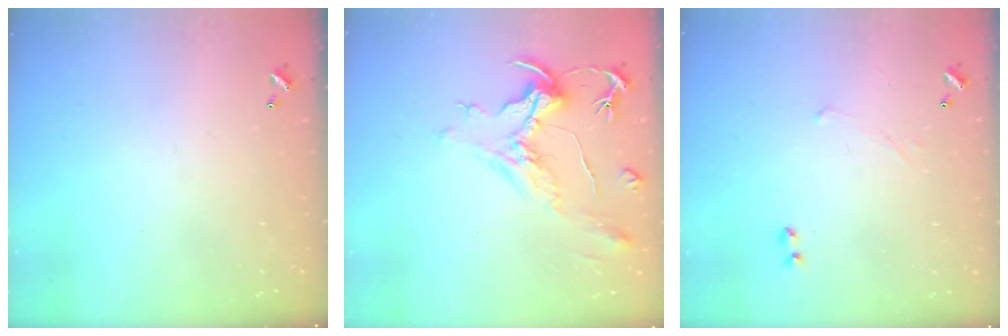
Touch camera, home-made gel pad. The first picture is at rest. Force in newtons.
{"total": 2.0, "press": 1.5, "slide": 1.3}
{"total": 1.7, "press": 1.7, "slide": 0.4}